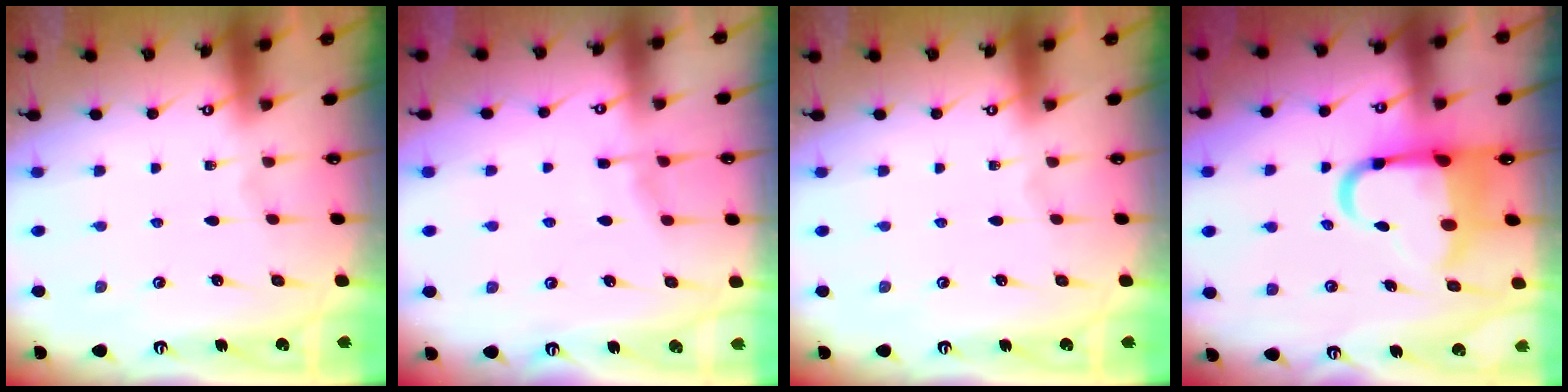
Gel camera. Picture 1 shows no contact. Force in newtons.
{"total": 4.1, "press": 4.1, "slide": 0.4}
{"total": 0.0}
{"total": 10.7, "press": 10.4, "slide": 2.5}